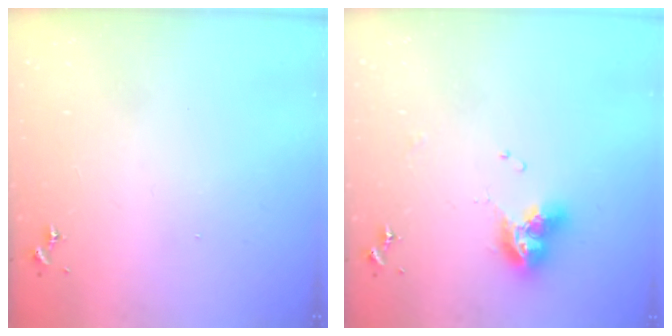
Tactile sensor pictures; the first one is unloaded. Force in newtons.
{"total": 10.6, "press": 10.5, "slide": 1.1}